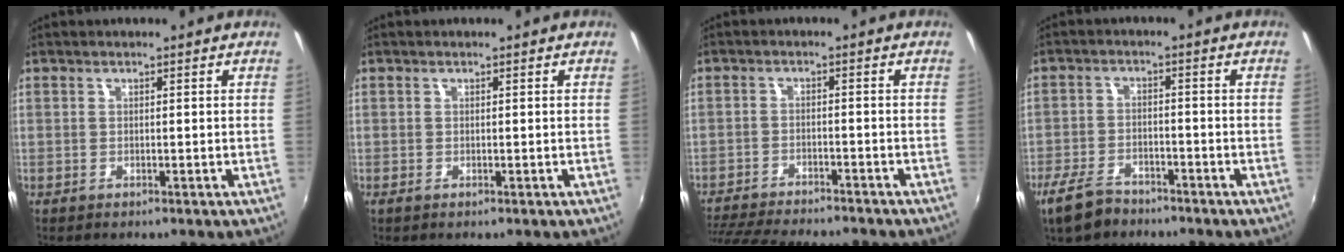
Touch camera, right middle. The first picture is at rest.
{"total": 0.0}
{"total": 15.1, "force": [-13.5, 2.5, 6.3], "torque": [-0.142, -0.025, -0.212]}
{"total": 7.2, "force": [-5.5, 3.3, 3.1], "torque": [-0.089, -0.004, -0.100]}